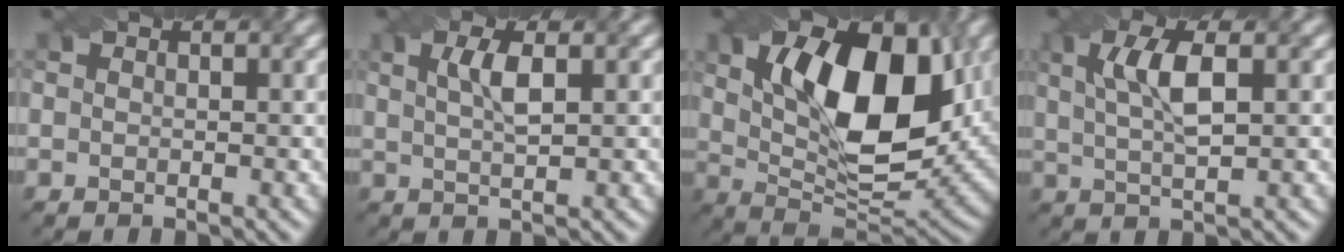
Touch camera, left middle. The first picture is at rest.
{"total": 2.8, "force": [0.9, 0.8, 2.6], "torque": [-0.048, 0.004, 0.018]}
{"total": 12.9, "force": [3.3, 6.4, 10.7], "torque": [-0.170, -0.001, 0.056]}
{"total": 4.7, "force": [1.4, 1.4, 4.3], "torque": [-0.083, 0.004, 0.026]}